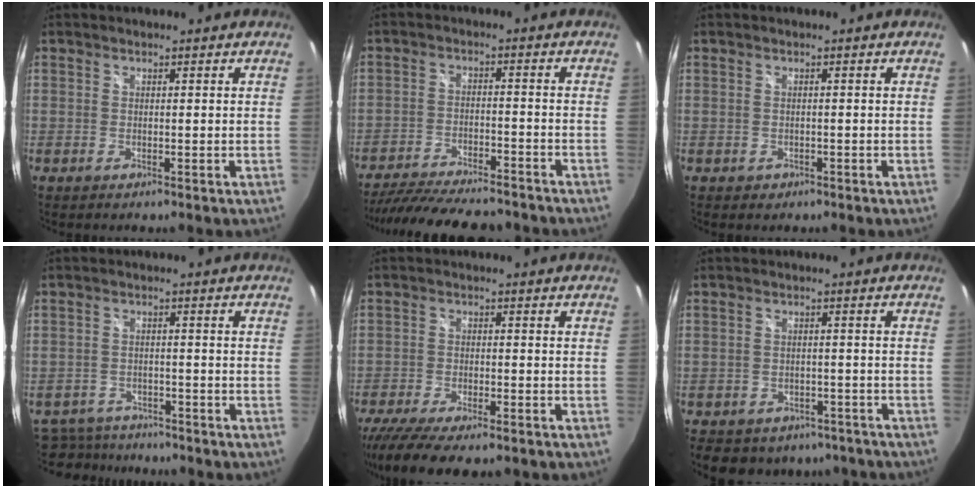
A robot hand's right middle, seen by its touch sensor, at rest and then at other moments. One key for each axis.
{"total": 19.3, "fx": -16.5, "fy": 4.6, "fz": 8.8, "tx": -0.174, "ty": -0.023, "tz": -0.244}
{"total": 1.4, "fx": -0.6, "fy": 1.2, "fz": 0.4, "tx": -0.010, "ty": -0.002, "tz": -0.006}
{"total": 10.9, "fx": -9.3, "fy": 4.9, "fz": 2.8, "tx": -0.085, "ty": 0.003, "tz": -0.143}
{"total": 13.4, "fx": -10.8, "fy": 3.2, "fz": 7.3, "tx": -0.161, "ty": -0.048, "tz": -0.173}
{"total": 13.8, "fx": -10.3, "fy": 7.8, "fz": 5.0, "tx": -0.113, "ty": 0.007, "tz": -0.125}